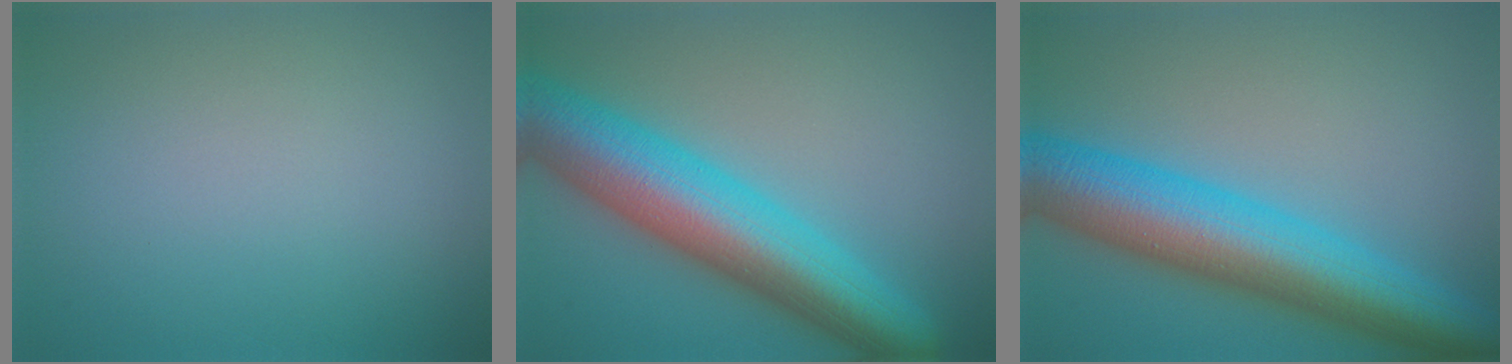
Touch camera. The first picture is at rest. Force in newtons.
{"total": 10.7, "press": 10.7, "slide": 0.1}
{"total": 11.0, "press": 11.0, "slide": 0.3}